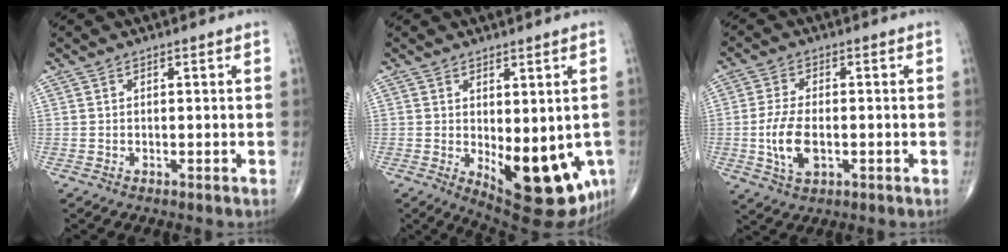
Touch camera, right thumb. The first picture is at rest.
{"total": 15.9, "force": [-3.7, 6.9, 13.8], "torque": [-0.151, -0.021, -0.027]}
{"total": 7.8, "force": [-1.3, 4.1, 6.5], "torque": [-0.135, -0.001, -0.023]}